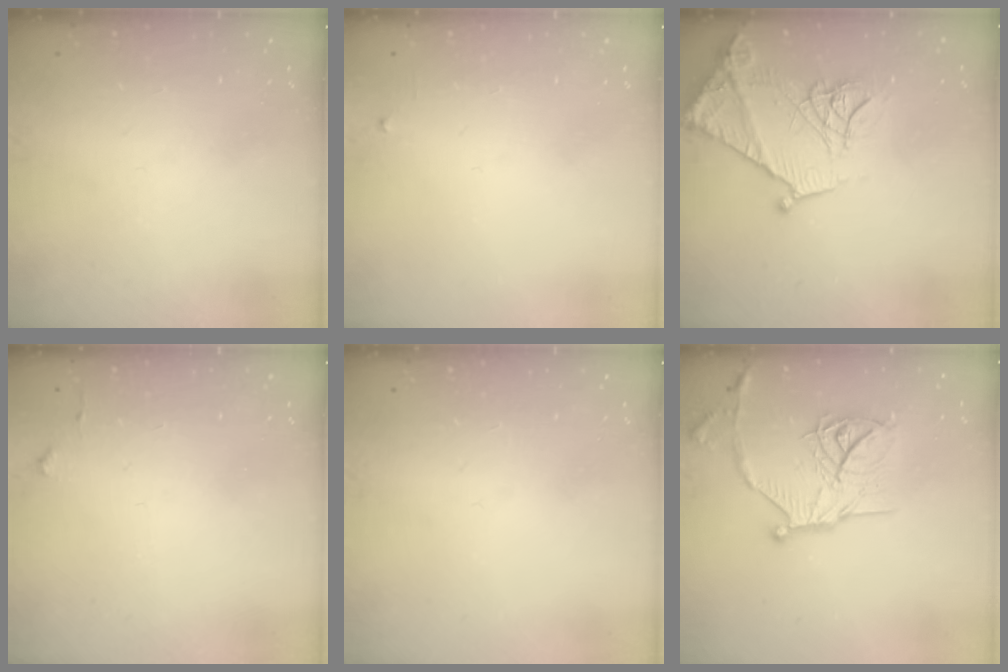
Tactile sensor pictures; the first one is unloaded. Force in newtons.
{"total": 2.4, "press": 2.3, "slide": 0.4}
{"total": 17.4, "press": 17.4, "slide": 1.3}
{"total": 2.7, "press": 2.6, "slide": 0.4}
{"total": 0.0}
{"total": 19.6, "press": 19.5, "slide": 1.7}